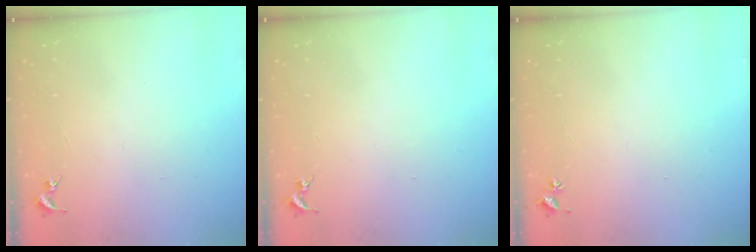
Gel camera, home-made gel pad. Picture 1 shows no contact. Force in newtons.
{"total": 0.0}
{"total": 2.0, "press": 2.0, "slide": 0.3}